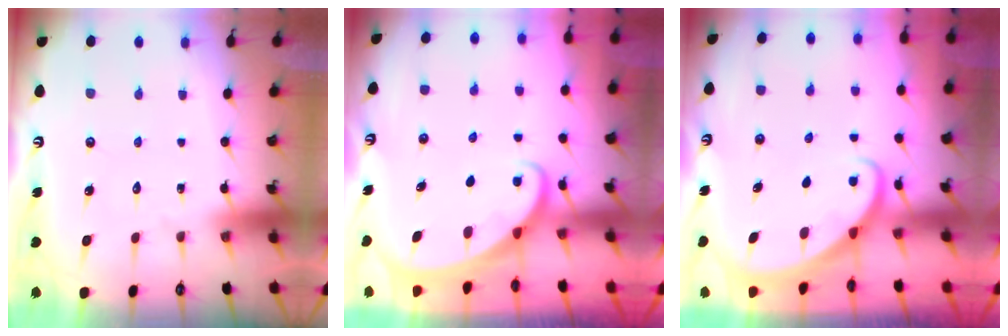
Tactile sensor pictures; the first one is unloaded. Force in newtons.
{"total": 1.8, "press": 1.8, "slide": 0.1}
{"total": 2.3, "press": 2.3, "slide": 0.1}